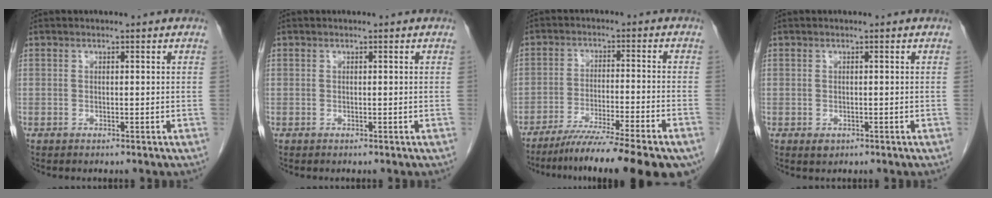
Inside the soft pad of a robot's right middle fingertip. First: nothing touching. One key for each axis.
{"total": 0.0}
{"total": 16.9, "fx": -13.5, "fy": -0.1, "fz": 10.2, "tx": -0.120, "ty": -0.033, "tz": -0.205}
{"total": 0.8, "fx": -0.3, "fy": 0.6, "fz": 0.4, "tx": -0.008, "ty": 0.000, "tz": 0.000}